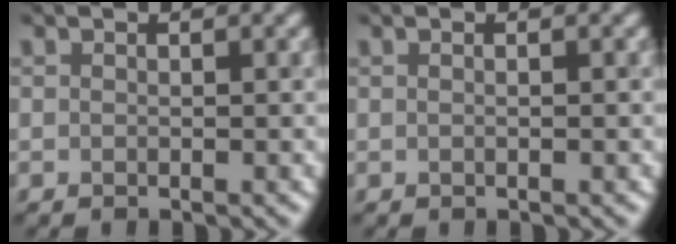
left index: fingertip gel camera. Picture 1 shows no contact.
{"total": 1.4, "force": [0.4, 0.7, 1.2], "torque": [0.001, -0.003, -0.013]}